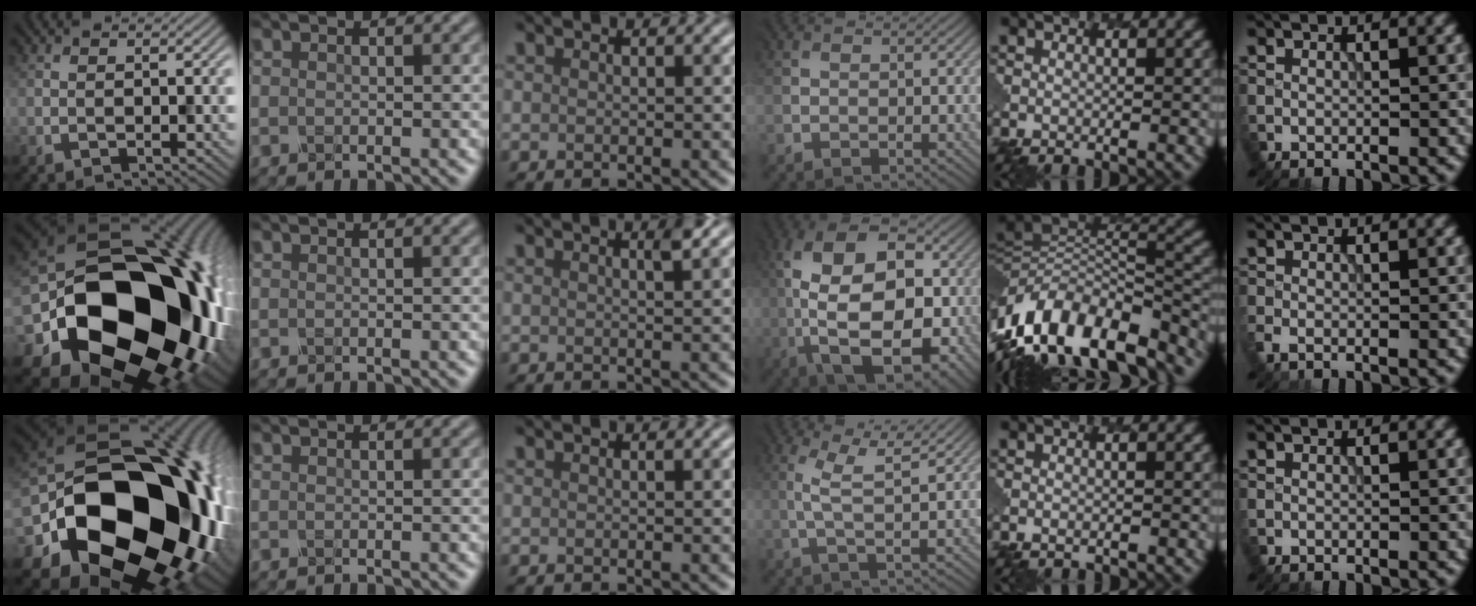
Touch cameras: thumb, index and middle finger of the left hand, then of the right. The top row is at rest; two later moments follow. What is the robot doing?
{"motion": "dispense", "object": "toothpaste"}